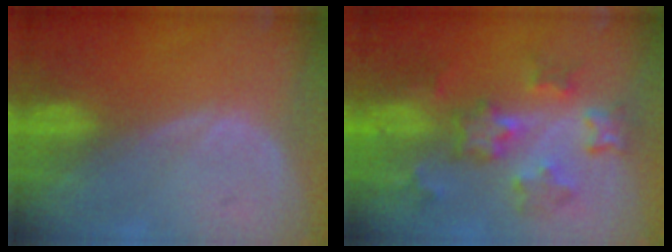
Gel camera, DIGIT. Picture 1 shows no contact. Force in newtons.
{"total": 8.3, "press": 7.9, "slide": 2.5}